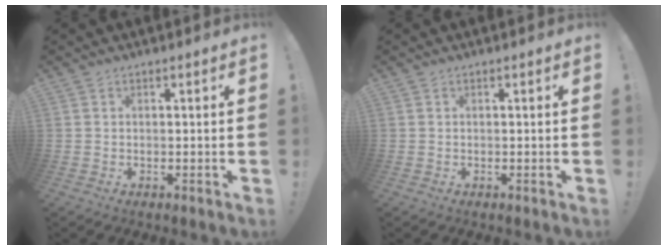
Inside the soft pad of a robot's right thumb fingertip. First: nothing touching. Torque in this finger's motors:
{"motor_torque": [0.00, 0.00, -0.02, -0.02, 0.00]}